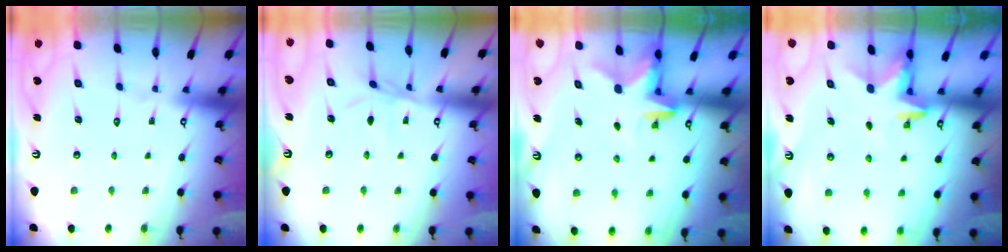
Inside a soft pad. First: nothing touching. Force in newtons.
{"total": 3.0, "press": 3.0, "slide": 0.1}
{"total": 2.8, "press": 2.8, "slide": 0.5}
{"total": 2.9, "press": 2.8, "slide": 0.6}